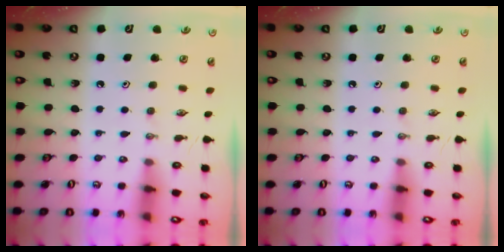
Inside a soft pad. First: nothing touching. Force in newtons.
{"total": 0.0}